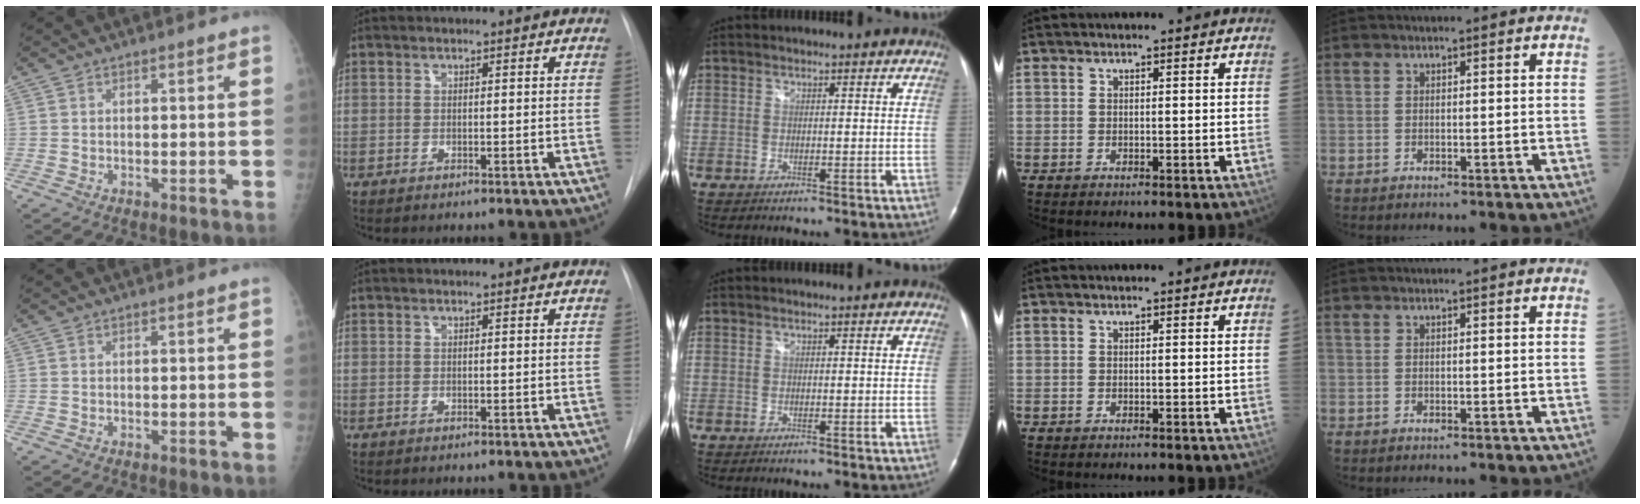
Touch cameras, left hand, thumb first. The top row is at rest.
{}